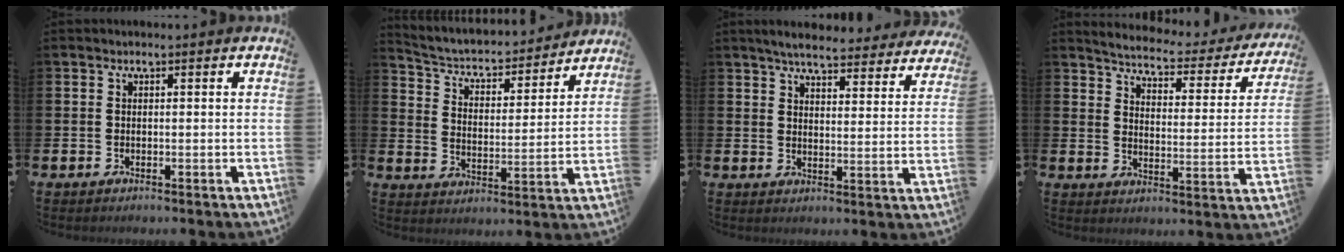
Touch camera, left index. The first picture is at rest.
{"total": 4.8, "force": [4.3, 1.5, 1.2], "torque": [-0.050, -0.040, 0.066]}
{"total": 5.6, "force": [5.3, 0.6, 1.5], "torque": [-0.043, -0.031, 0.091]}
{"total": 4.5, "force": [4.3, 0.8, 1.0], "torque": [-0.037, -0.041, 0.064]}